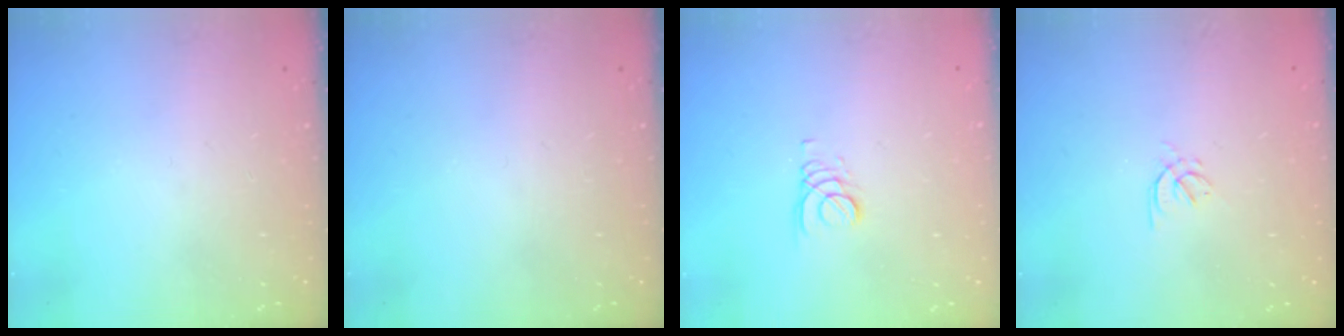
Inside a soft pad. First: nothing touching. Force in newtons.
{"total": 0.0}
{"total": 2.4, "press": 2.4, "slide": 0.2}
{"total": 2.2, "press": 2.1, "slide": 0.7}